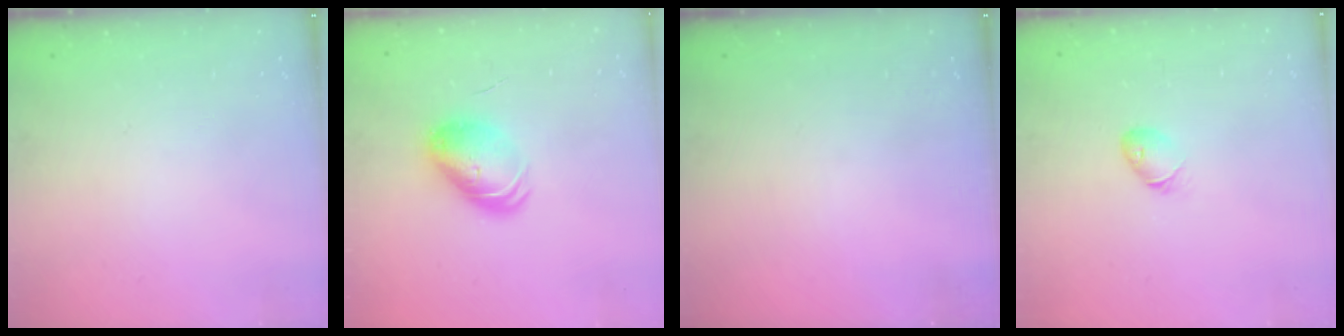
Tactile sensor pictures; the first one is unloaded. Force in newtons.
{"total": 8.3, "press": 8.2, "slide": 0.7}
{"total": 0.0}
{"total": 4.5, "press": 4.4, "slide": 1.1}